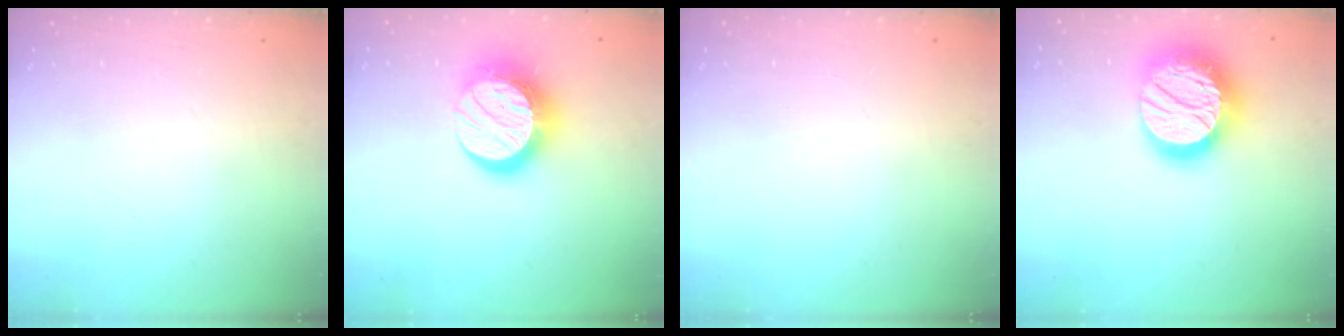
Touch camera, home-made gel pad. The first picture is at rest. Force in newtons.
{"total": 15.9, "press": 15.9, "slide": 1.3}
{"total": 0.0}
{"total": 22.5, "press": 22.4, "slide": 1.5}